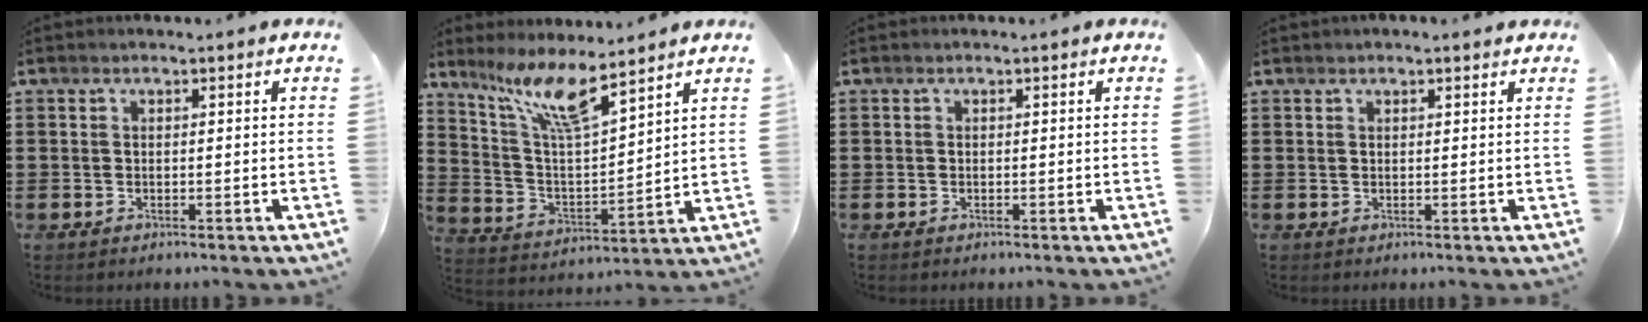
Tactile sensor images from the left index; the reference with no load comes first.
{"total": 9.6, "force": [7.1, 1.2, 6.3], "torque": [-0.143, -0.034, 0.126]}
{"total": 0.0}
{"total": 0.9, "force": [0.8, 0.2, 0.4], "torque": [-0.009, 0.002, 0.014]}